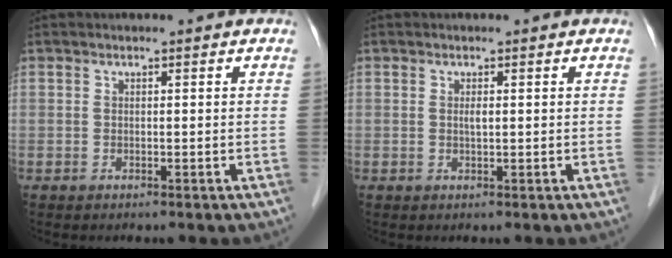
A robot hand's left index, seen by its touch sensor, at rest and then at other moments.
{"total": 0.9, "force": [0.2, 0.2, 0.8], "torque": [-0.018, -0.001, 0.003]}